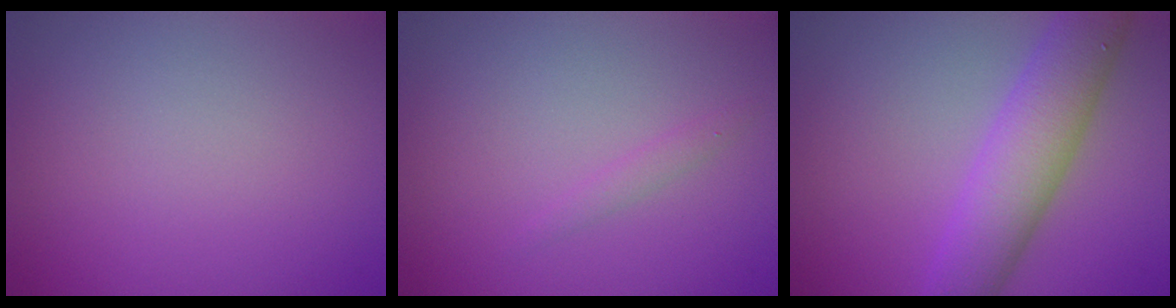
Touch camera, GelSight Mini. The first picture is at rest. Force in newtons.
{"total": 0.8, "press": 0.8, "slide": 0.1}
{"total": 6.1, "press": 6.1, "slide": 0.4}